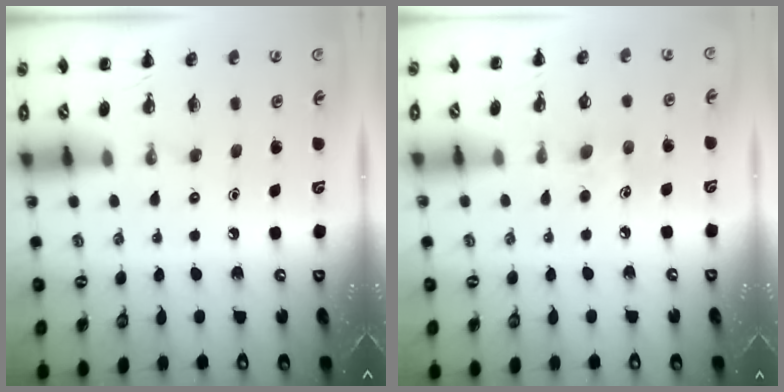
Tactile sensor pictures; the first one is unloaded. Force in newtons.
{"total": 5.2, "press": 4.9, "slide": 1.6}